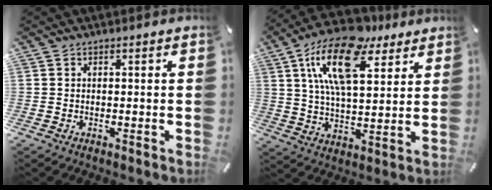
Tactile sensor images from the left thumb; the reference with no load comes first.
{"total": 19.2, "force": [10.3, 9.0, 13.5], "torque": [-0.267, -0.033, 0.173]}